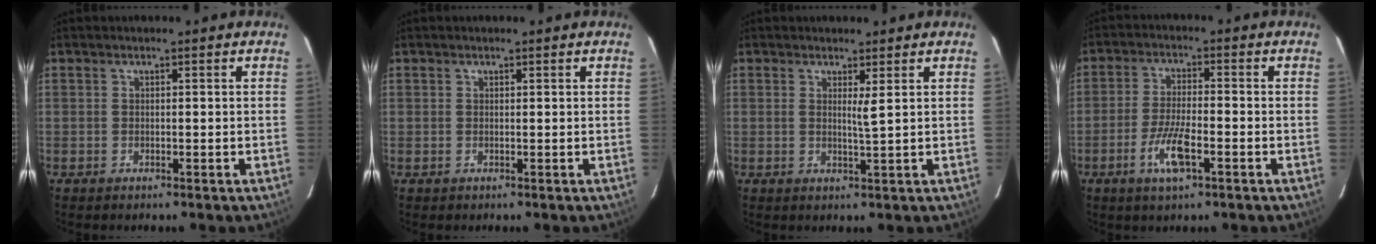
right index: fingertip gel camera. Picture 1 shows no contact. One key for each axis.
{"total": 0.6, "fx": 0.3, "fy": 0.5, "fz": 0.0, "tx": 0.006, "ty": 0.007, "tz": 0.004}
{"total": 1.7, "fx": 0.7, "fy": -0.4, "fz": 1.5, "tx": -0.028, "ty": -0.008, "tz": 0.012}
{"total": 6.5, "fx": -2.9, "fy": 1.2, "fz": 5.7, "tx": -0.114, "ty": -0.007, "tz": -0.053}